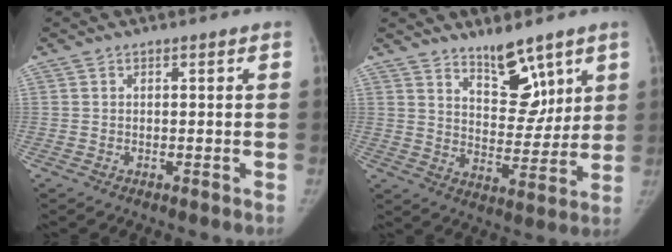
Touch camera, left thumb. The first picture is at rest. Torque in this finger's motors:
{"motor_torque": [-0.15, -0.16, 0.11, -0.20, 0.04]}